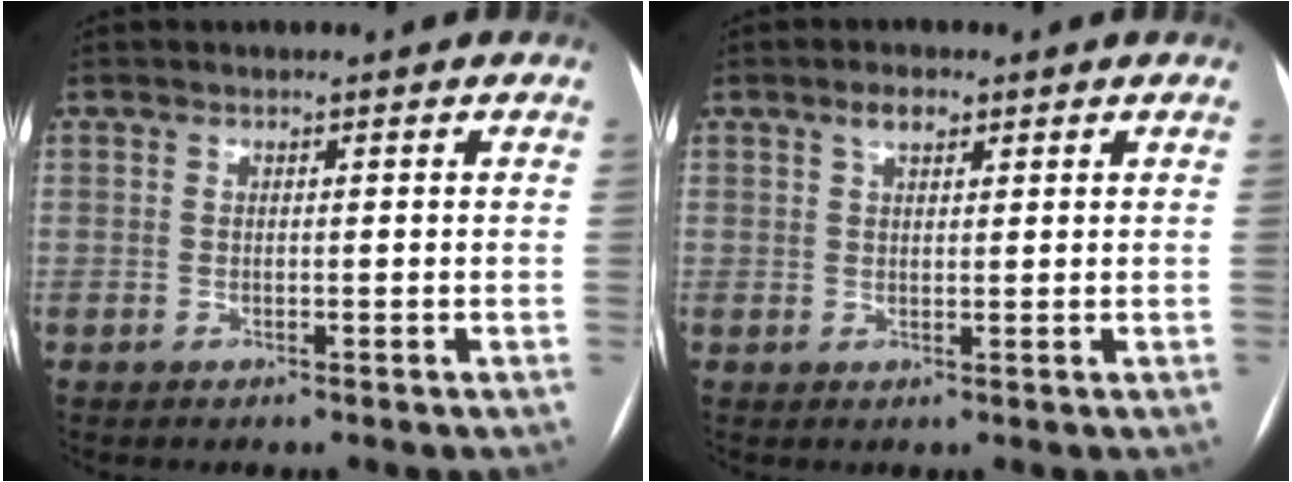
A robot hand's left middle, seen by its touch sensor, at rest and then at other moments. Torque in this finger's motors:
{"motor_torque": [0.30, -0.23, -0.04, 0.00]}